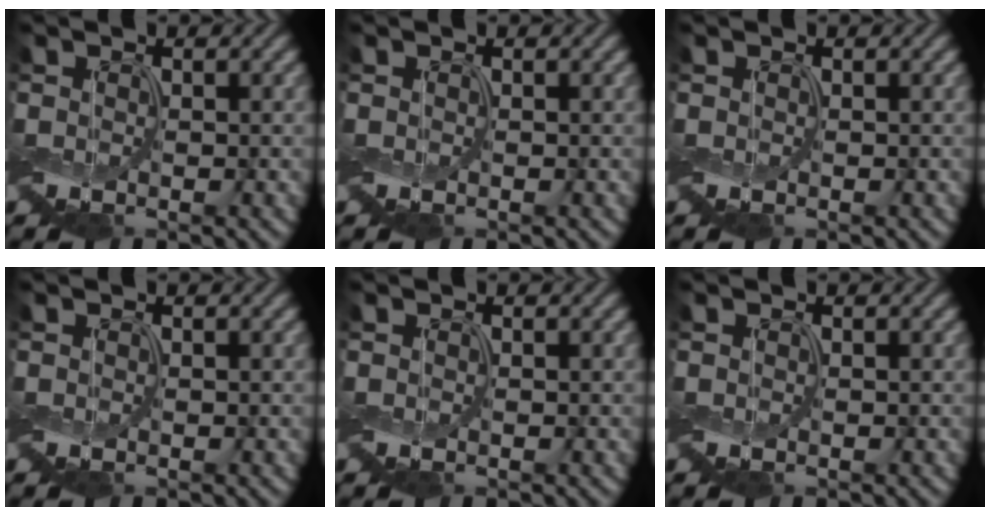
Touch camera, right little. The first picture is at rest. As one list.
[{"total": 0.0}, {"total": 0.0}, {"total": 0.0}, {"total": 0.0}, {"total": 0.0}]